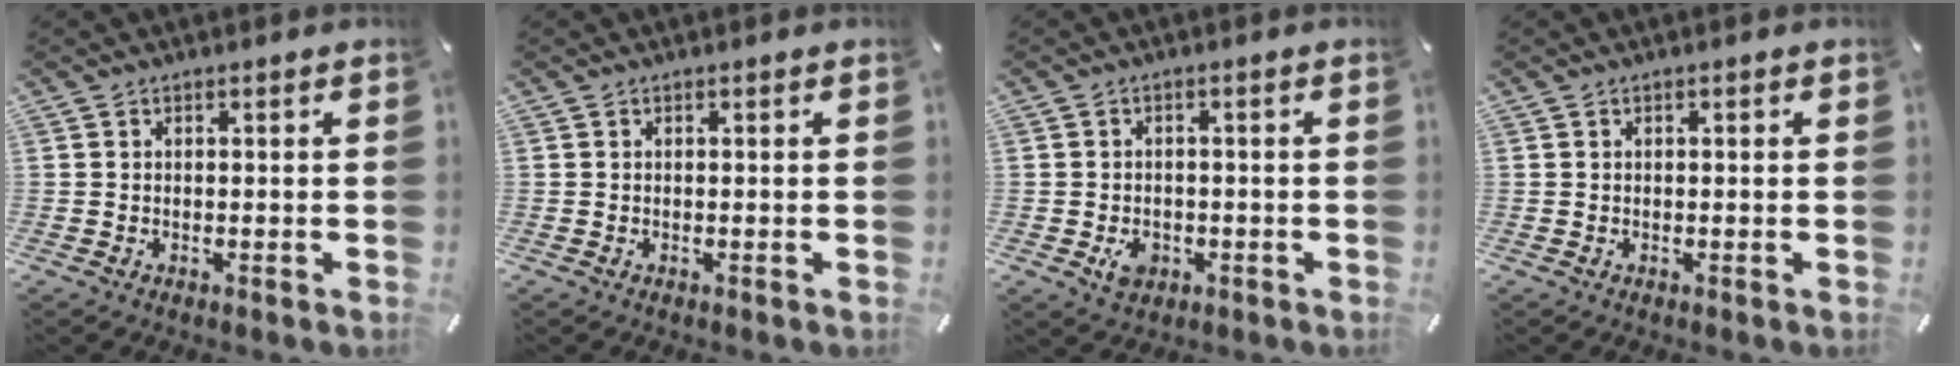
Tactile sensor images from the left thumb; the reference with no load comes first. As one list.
[{"total": 0.0}, {"total": 4.7, "force": [-1.5, 3.6, 2.6], "torque": [-0.033, 0.001, -0.026]}, {"total": 0.6, "force": [0.0, 0.2, 0.6], "torque": [-0.010, 0.001, -0.001]}]